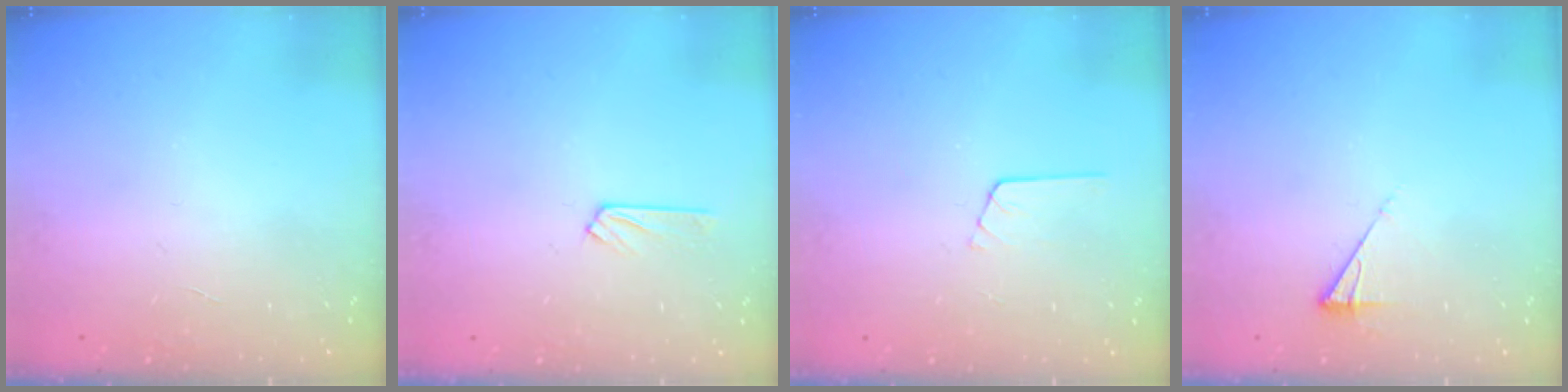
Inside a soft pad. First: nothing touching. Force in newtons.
{"total": 4.5, "press": 4.4, "slide": 0.6}
{"total": 3.3, "press": 3.3, "slide": 0.3}
{"total": 5.7, "press": 5.7, "slide": 0.7}